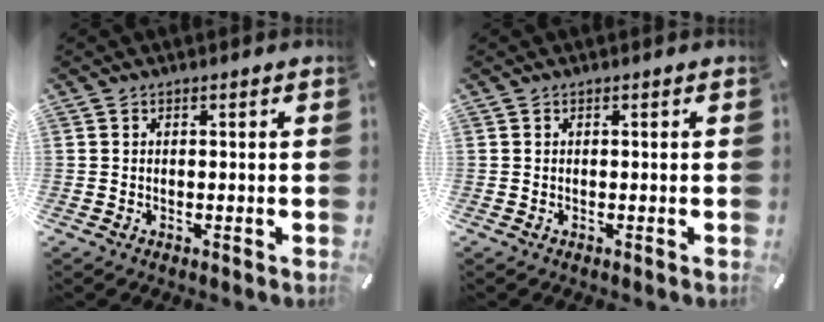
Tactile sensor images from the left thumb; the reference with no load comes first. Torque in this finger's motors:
{"motor_torque": [-0.01, 0.02, 0.00, 0.00, 0.00]}